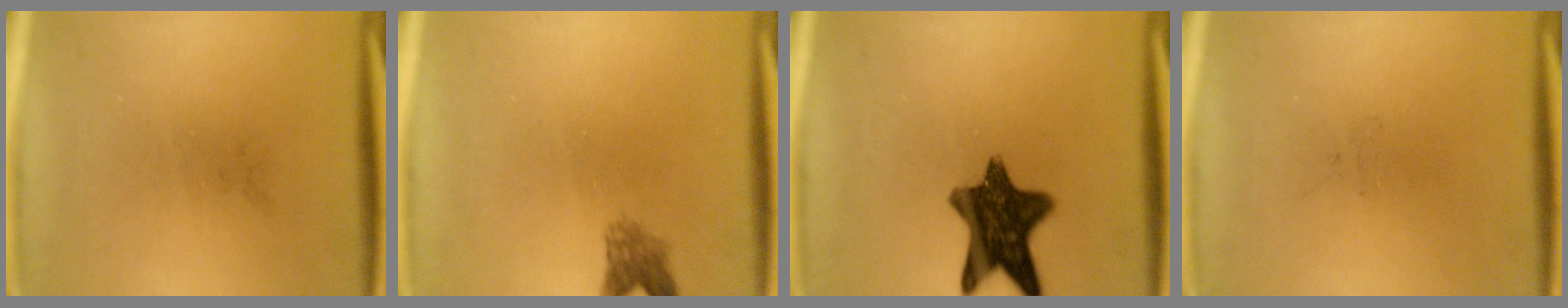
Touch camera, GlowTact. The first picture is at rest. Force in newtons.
{"total": 2.4}
{"total": 11.8}
{"total": 0.0}